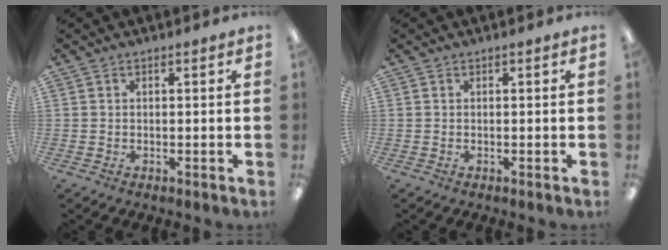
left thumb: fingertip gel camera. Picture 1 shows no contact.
{"total": 0.0}